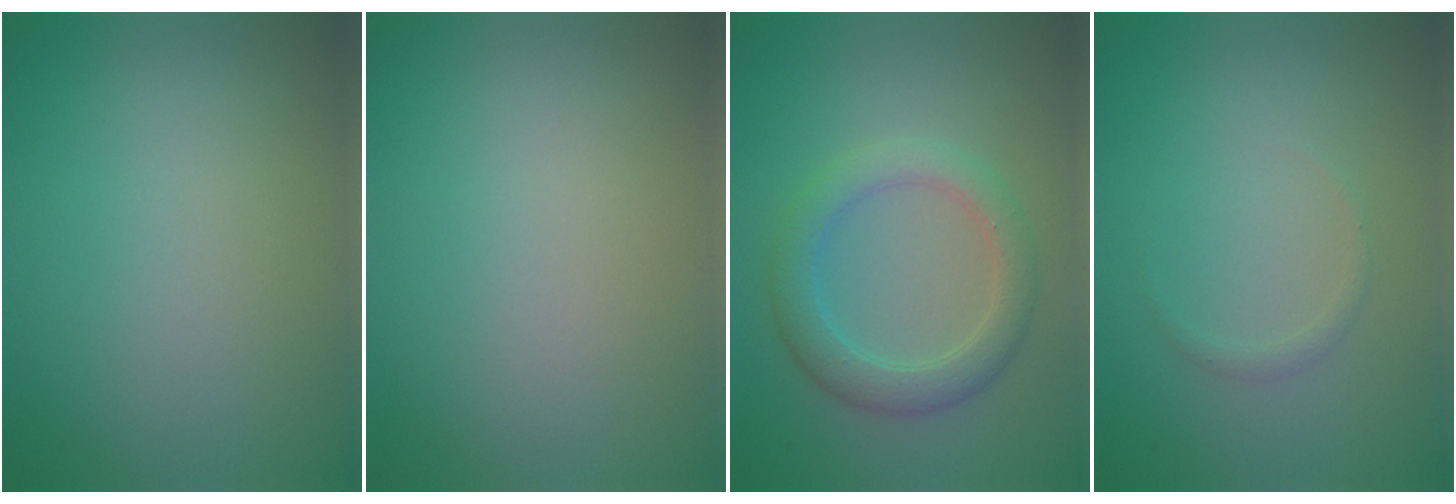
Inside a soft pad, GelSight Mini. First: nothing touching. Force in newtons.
{"total": 0.0}
{"total": 3.5, "press": 3.5, "slide": 0.1}
{"total": 0.6, "press": 0.6, "slide": 0.0}